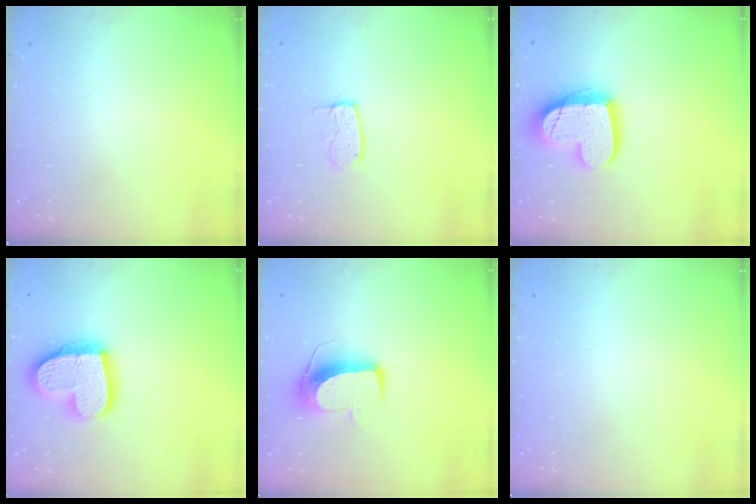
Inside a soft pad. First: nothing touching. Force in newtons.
{"total": 4.2, "press": 4.2, "slide": 0.4}
{"total": 15.5, "press": 15.4, "slide": 1.1}
{"total": 18.0, "press": 17.9, "slide": 1.3}
{"total": 9.8, "press": 9.7, "slide": 0.8}
{"total": 0.0}